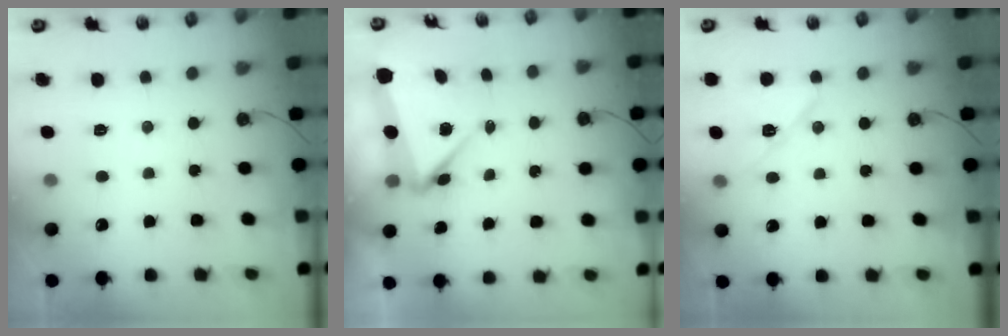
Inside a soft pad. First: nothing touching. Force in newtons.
{"total": 5.8, "press": 5.8, "slide": 0.3}
{"total": 8.5, "press": 7.0, "slide": 4.8}